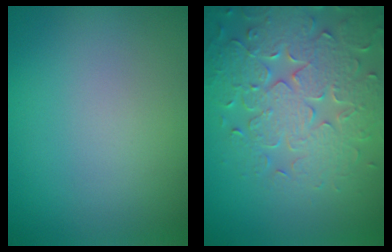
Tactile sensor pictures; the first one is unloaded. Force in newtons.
{"total": 7.1, "press": 5.8, "slide": 4.2}